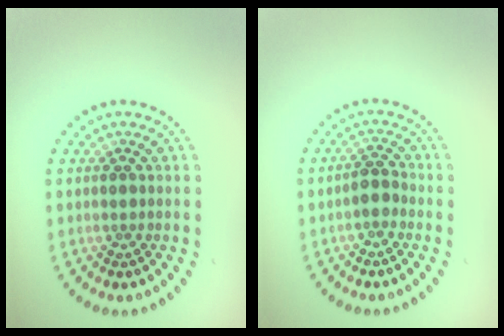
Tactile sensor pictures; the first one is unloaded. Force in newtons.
{"total": 1.5, "press": 1.3, "slide": 0.8}